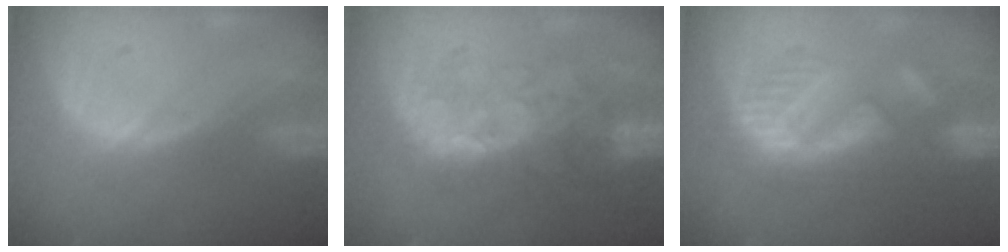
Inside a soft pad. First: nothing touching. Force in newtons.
{"total": 10.0, "press": 8.4, "slide": 5.3}
{"total": 9.4, "press": 9.0, "slide": 2.7}